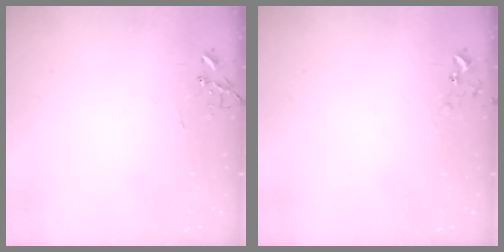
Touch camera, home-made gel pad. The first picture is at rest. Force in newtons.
{"total": 5.0, "press": 5.0, "slide": 0.5}